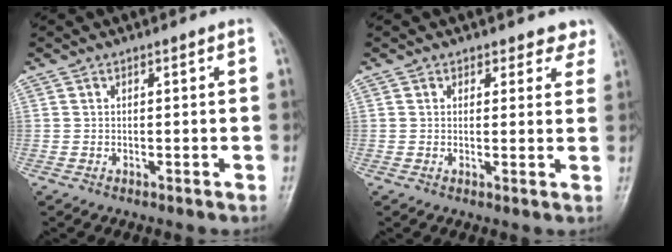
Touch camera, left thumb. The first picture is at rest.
{"total": 4.7, "force": [3.8, 2.7, -0.1], "torque": [0.049, -0.018, 0.024]}